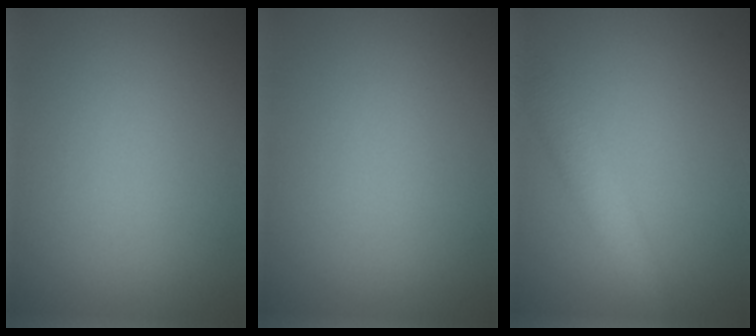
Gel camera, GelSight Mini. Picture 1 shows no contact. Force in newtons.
{"total": 0.0}
{"total": 3.2, "press": 3.2, "slide": 0.1}